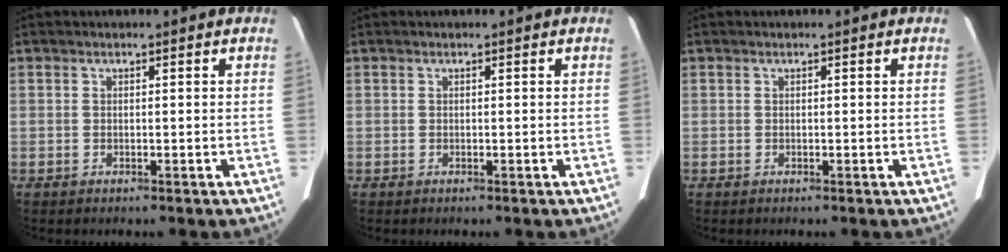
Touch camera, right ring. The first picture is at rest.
{"total": 0.0}
{"total": 0.0}